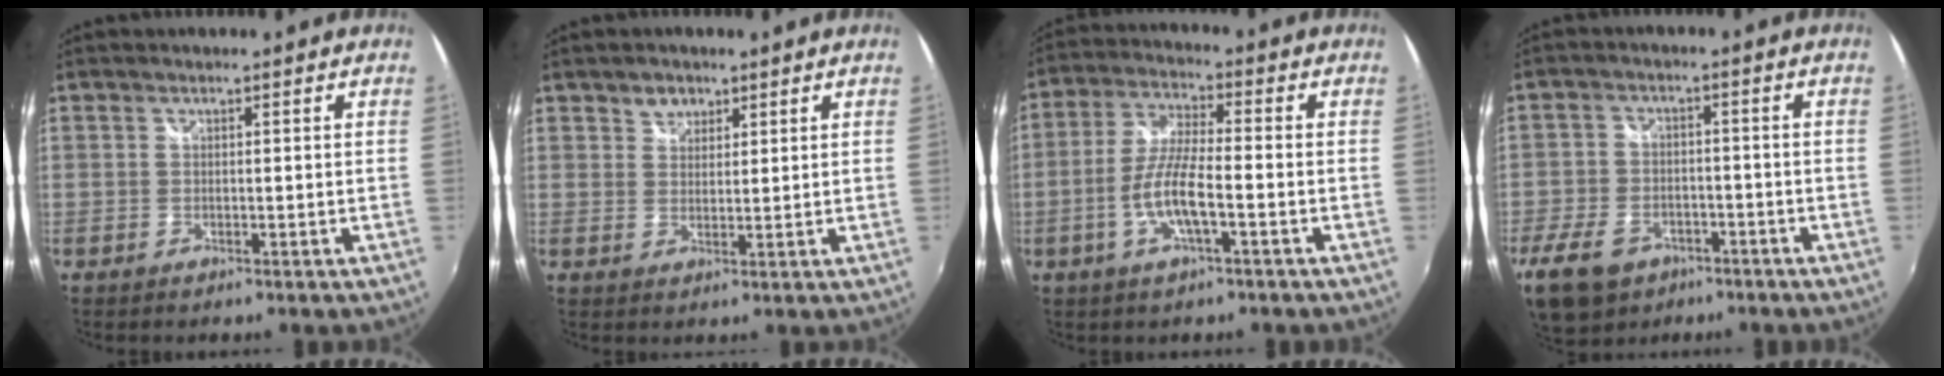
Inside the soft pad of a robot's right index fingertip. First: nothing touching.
{"total": 3.0, "force": [1.9, 2.3, 0.7], "torque": [-0.002, 0.008, 0.032]}
{"total": 8.8, "force": [-3.1, 1.7, 8.1], "torque": [-0.168, -0.002, -0.061]}
{"total": 13.0, "force": [-7.7, 8.3, 6.4], "torque": [-0.172, -0.005, -0.126]}